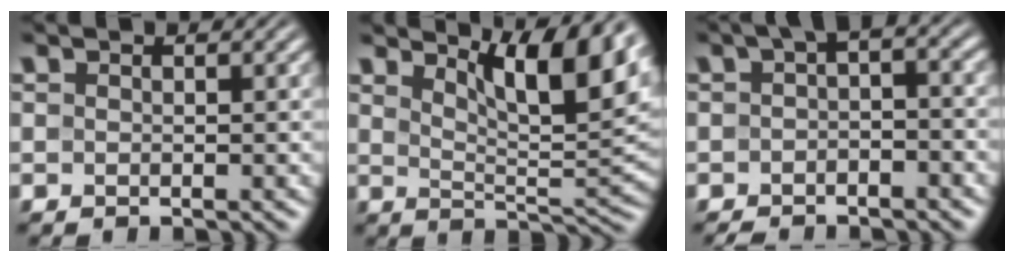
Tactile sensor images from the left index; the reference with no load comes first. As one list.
[{"total": 8.7, "force": [5.2, 2.1, 6.6], "torque": [-0.099, 0.000, 0.087]}, {"total": 3.6, "force": [-1.5, 1.6, 2.9], "torque": [-0.039, 0.010, -0.034]}]